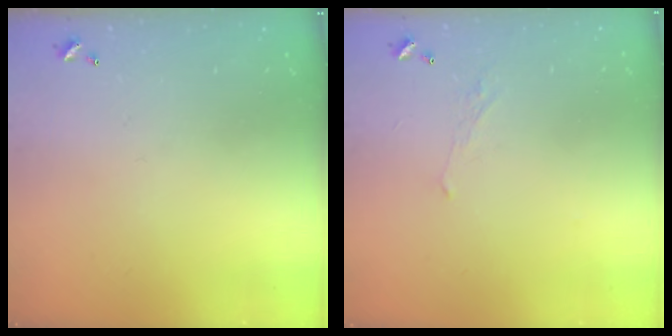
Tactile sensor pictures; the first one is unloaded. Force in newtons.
{"total": 1.7, "press": 1.6, "slide": 0.6}